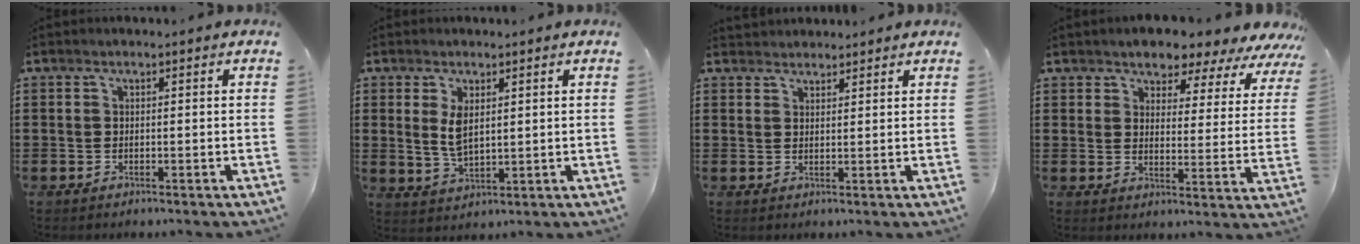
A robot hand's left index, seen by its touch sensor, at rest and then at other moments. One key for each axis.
{"total": 4.5, "fx": 1.4, "fy": 2.3, "fz": 3.6, "tx": -0.085, "ty": 0.003, "tz": 0.022}
{"total": 2.1, "fx": 2.0, "fy": 0.5, "fz": -0.2, "tx": -0.001, "ty": 0.000, "tz": 0.041}
{"total": 4.6, "fx": 4.2, "fy": 1.7, "fz": 0.7, "tx": -0.036, "ty": -0.033, "tz": 0.066}